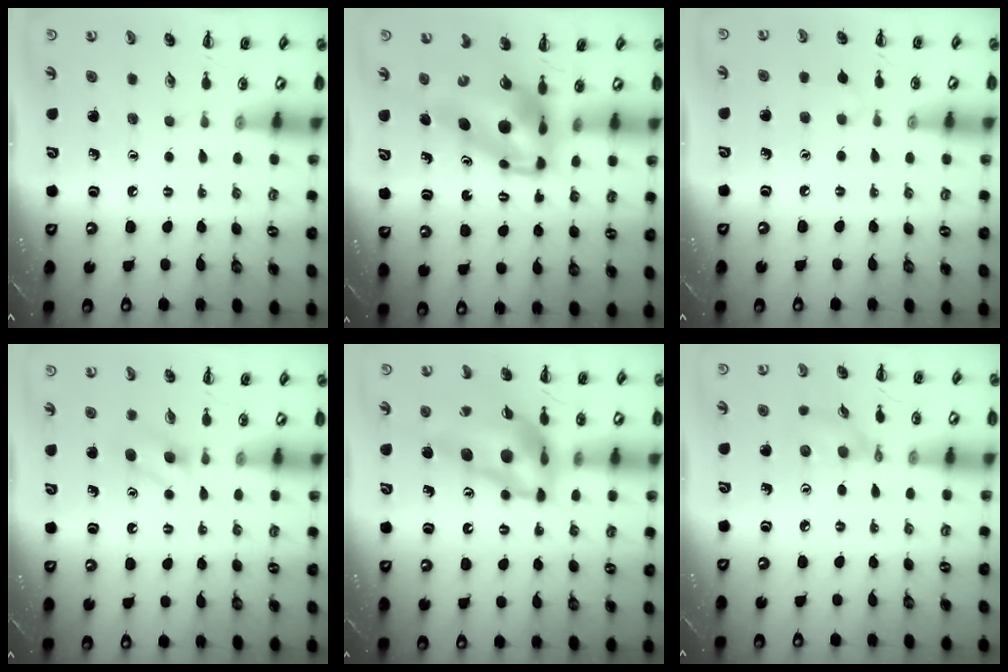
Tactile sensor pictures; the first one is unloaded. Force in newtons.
{"total": 8.6, "press": 8.1, "slide": 2.9}
{"total": 2.6, "press": 2.4, "slide": 1.1}
{"total": 3.9, "press": 3.7, "slide": 1.3}
{"total": 15.8, "press": 15.0, "slide": 4.9}
{"total": 6.1, "press": 6.0, "slide": 0.8}